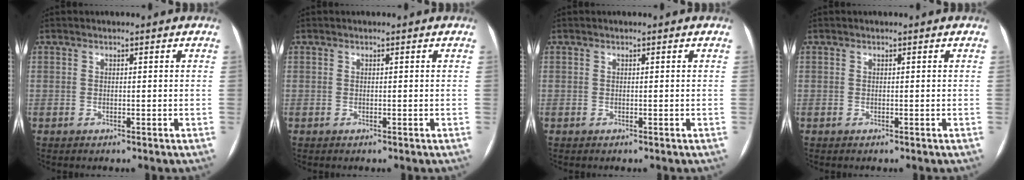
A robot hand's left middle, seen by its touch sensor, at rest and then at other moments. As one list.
[{"total": 0.0}, {"total": 0.0}, {"total": 0.0}]